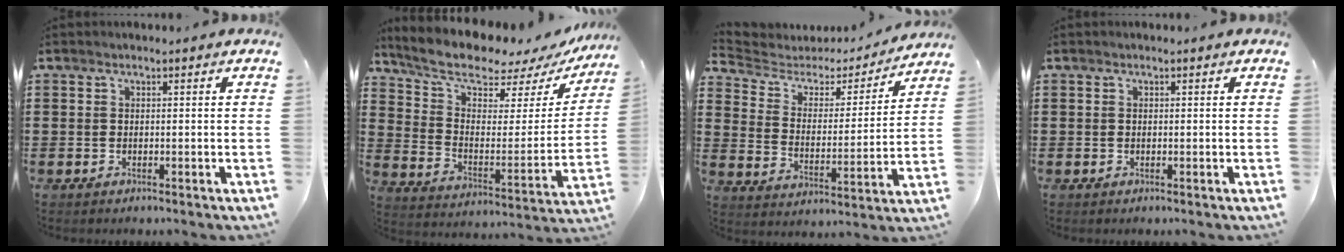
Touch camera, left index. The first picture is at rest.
{"total": 8.5, "force": [7.3, 2.4, 3.6], "torque": [-0.100, -0.050, 0.125]}
{"total": 3.8, "force": [3.1, 2.0, 1.0], "torque": [-0.047, -0.023, 0.043]}
{"total": 0.0}